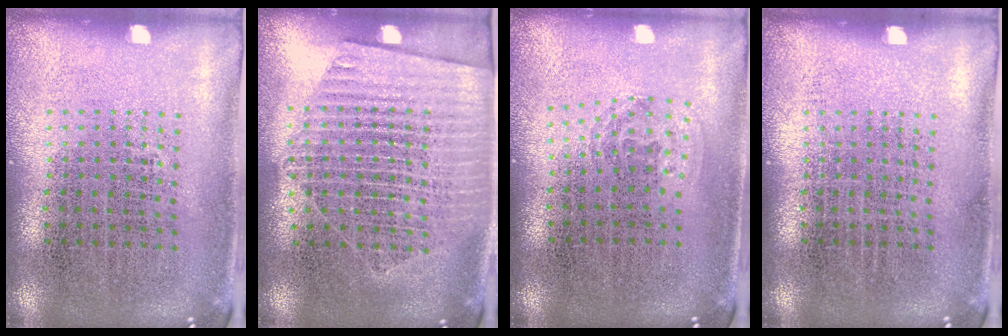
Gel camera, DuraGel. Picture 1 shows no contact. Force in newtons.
{"total": 1.6, "press": 1.5, "slide": 0.7}
{"total": 1.0, "press": 0.6, "slide": 0.8}
{"total": 0.0}